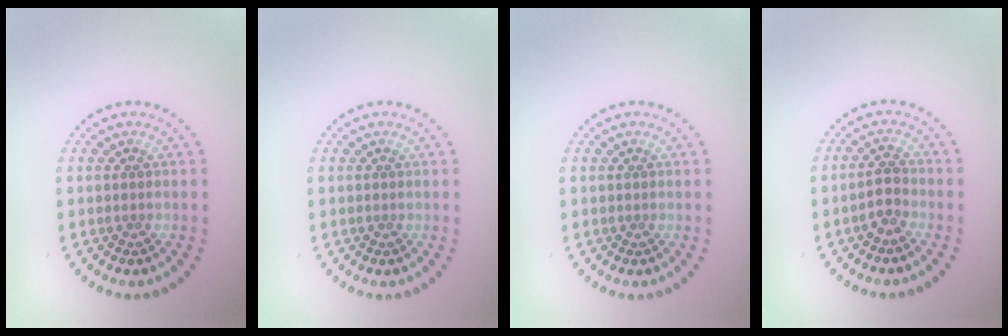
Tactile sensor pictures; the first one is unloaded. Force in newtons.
{"total": 0.0}
{"total": 0.0}
{"total": 1.9, "press": 1.8, "slide": 0.7}